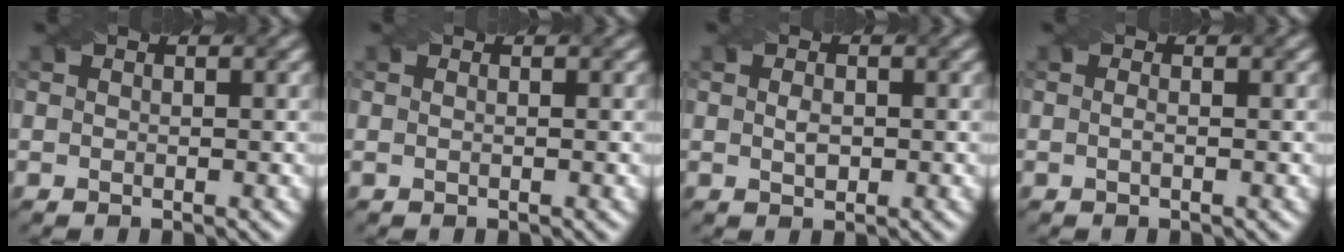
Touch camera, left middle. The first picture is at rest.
{"total": 0.6, "force": [0.1, 0.3, 0.6], "torque": [-0.007, -0.007, -0.004]}
{"total": 1.3, "force": [0.0, 0.8, 1.1], "torque": [-0.025, 0.000, 0.003]}
{"total": 0.7, "force": [-0.2, 0.1, 0.6], "torque": [-0.014, 0.000, -0.004]}